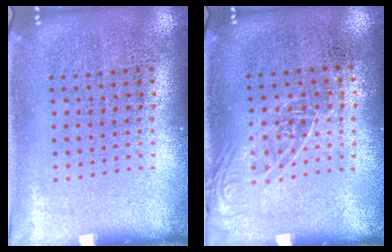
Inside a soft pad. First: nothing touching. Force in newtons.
{"total": 1.4, "press": 1.0, "slide": 0.9}